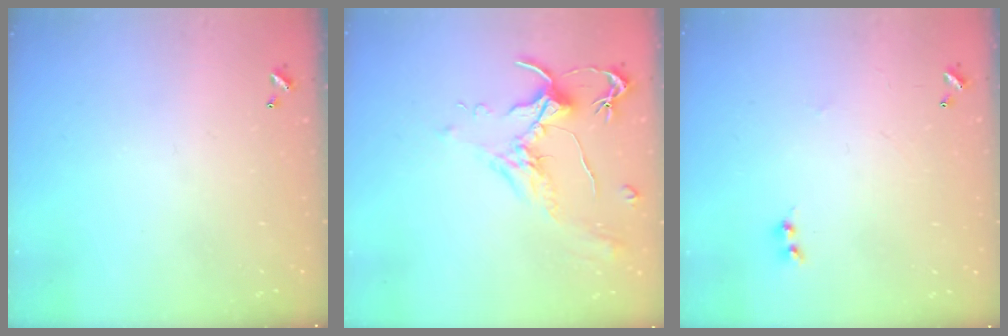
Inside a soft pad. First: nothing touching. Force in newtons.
{"total": 1.9, "press": 1.9, "slide": 0.6}
{"total": 1.5, "press": 1.4, "slide": 0.3}